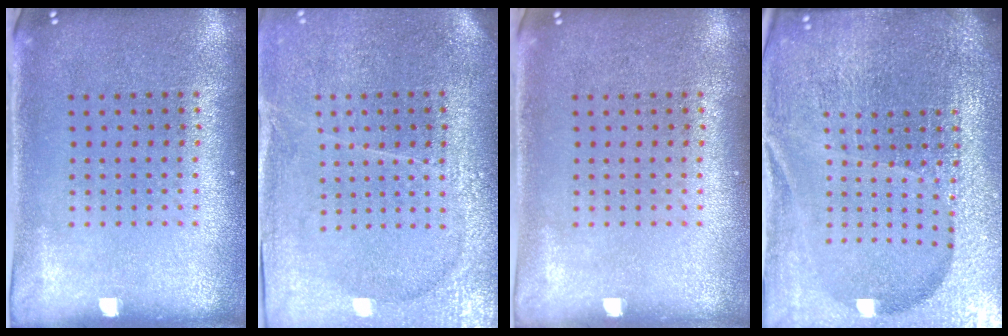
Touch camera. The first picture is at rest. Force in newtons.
{"total": 3.6, "press": 3.3, "slide": 1.6}
{"total": 0.0}
{"total": 6.8, "press": 5.8, "slide": 3.4}